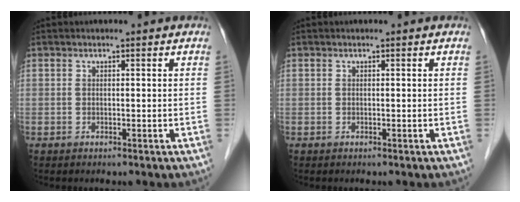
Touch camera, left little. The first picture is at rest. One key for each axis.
{"total": 0.0}